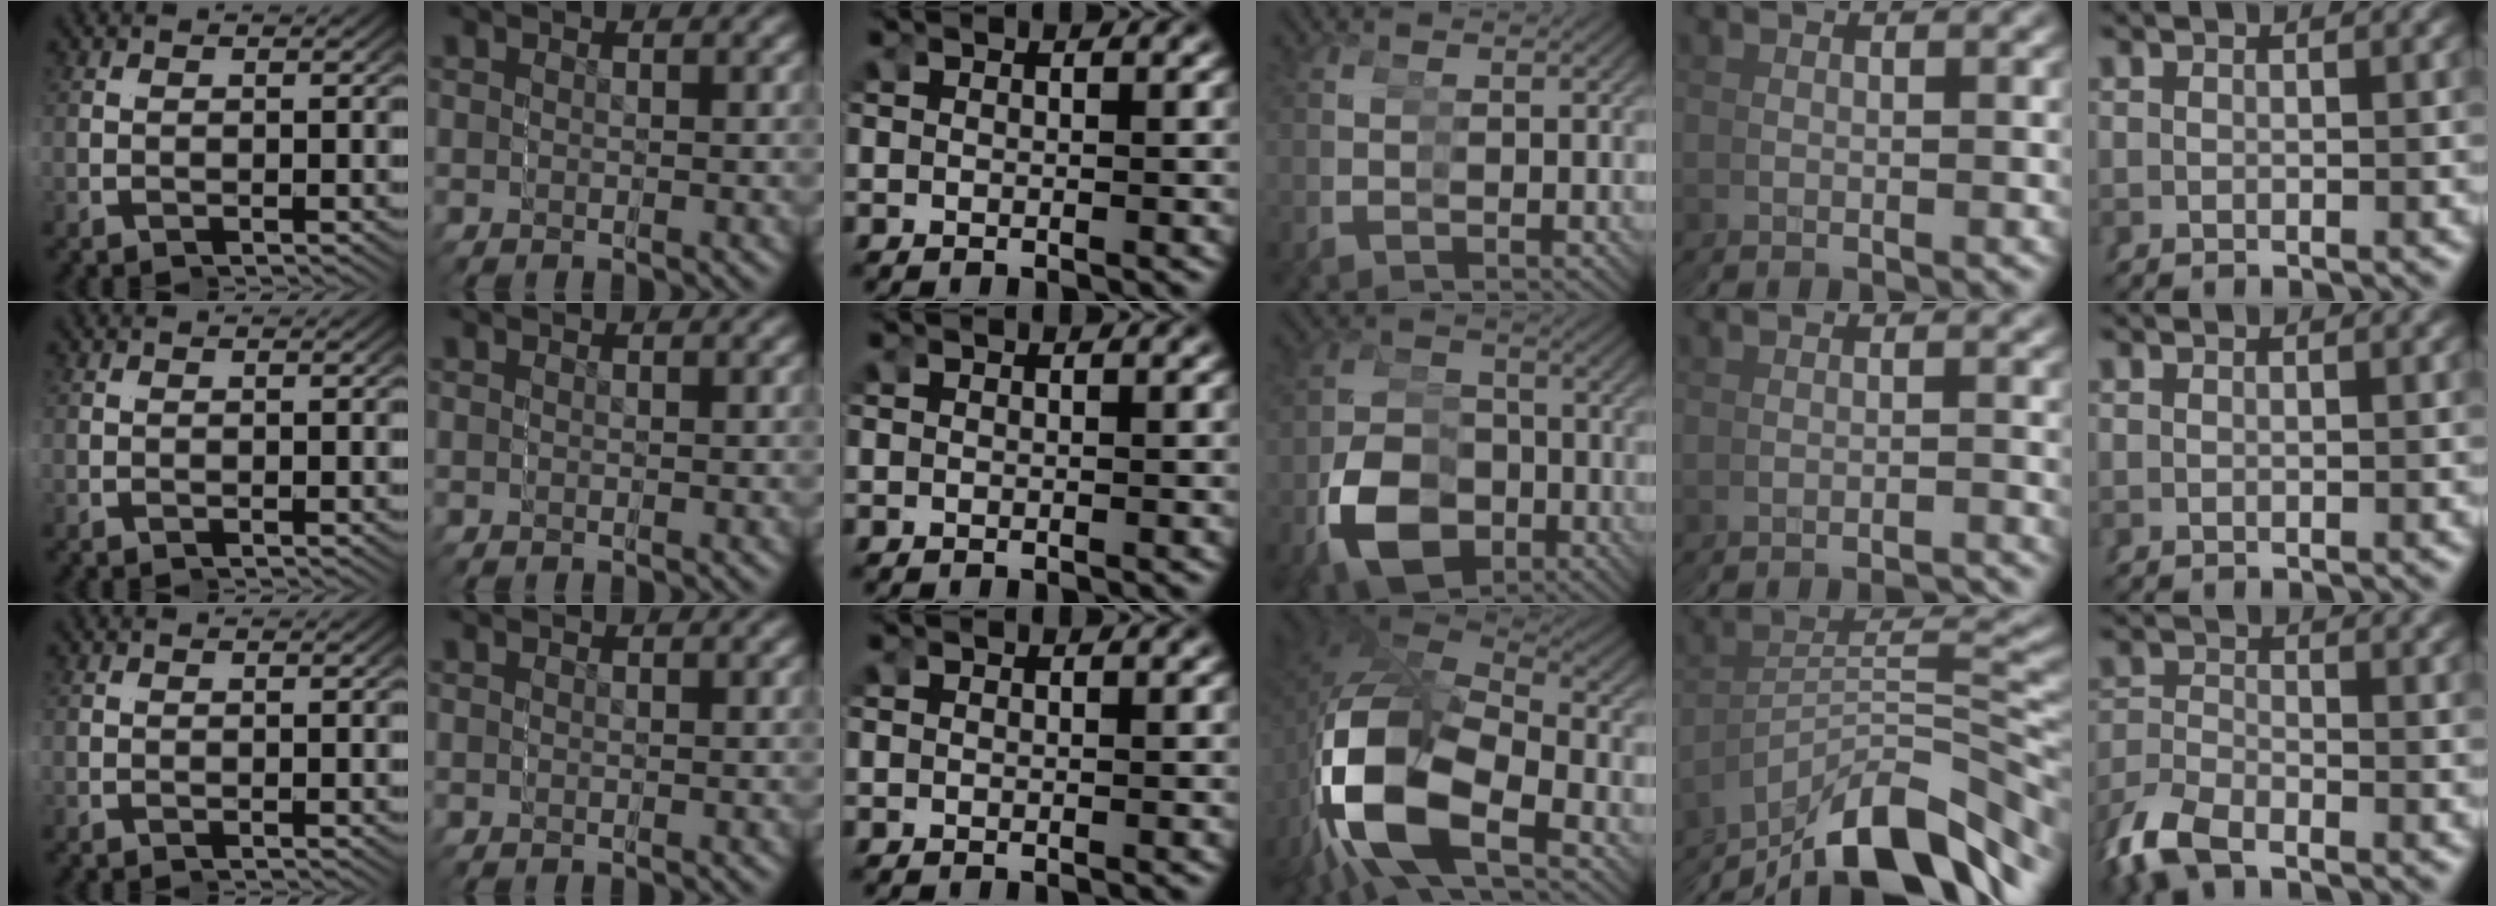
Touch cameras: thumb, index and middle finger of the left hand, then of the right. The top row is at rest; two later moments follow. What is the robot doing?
{"motion": "grasp_and_lifting", "object": "markers"}